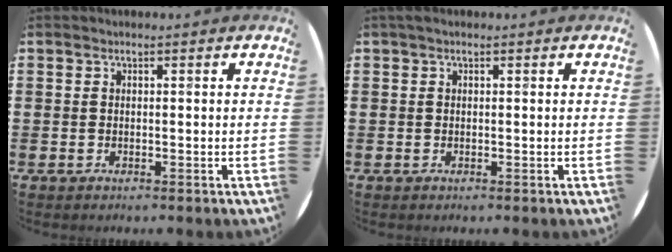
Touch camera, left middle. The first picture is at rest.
{"total": 0.0}